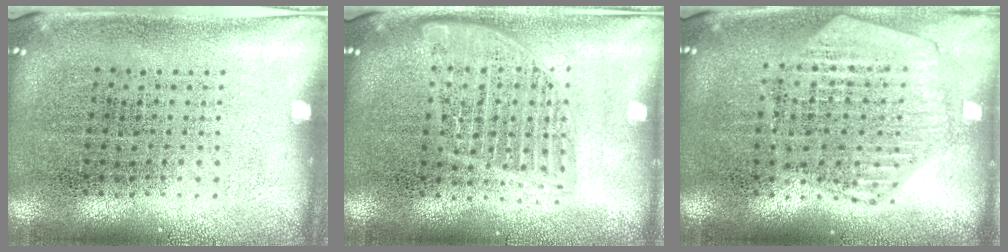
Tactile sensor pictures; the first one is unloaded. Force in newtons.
{"total": 1.6, "press": 1.4, "slide": 0.7}
{"total": 1.1, "press": 1.1, "slide": 0.1}